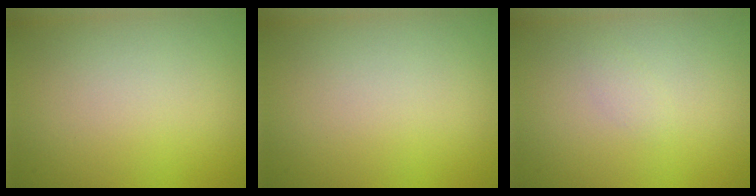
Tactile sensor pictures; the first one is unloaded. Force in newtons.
{"total": 0.0}
{"total": 0.7, "press": 0.7, "slide": 0.1}